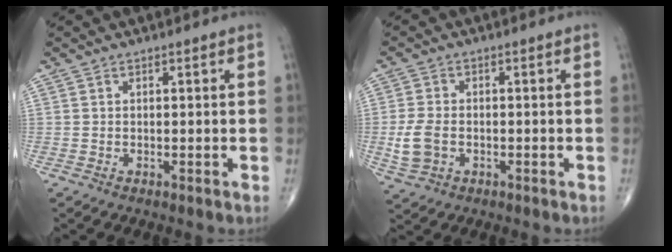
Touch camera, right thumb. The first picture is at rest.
{"total": 5.8, "force": [-1.2, 4.0, 4.1], "torque": [-0.089, 0.006, -0.020]}